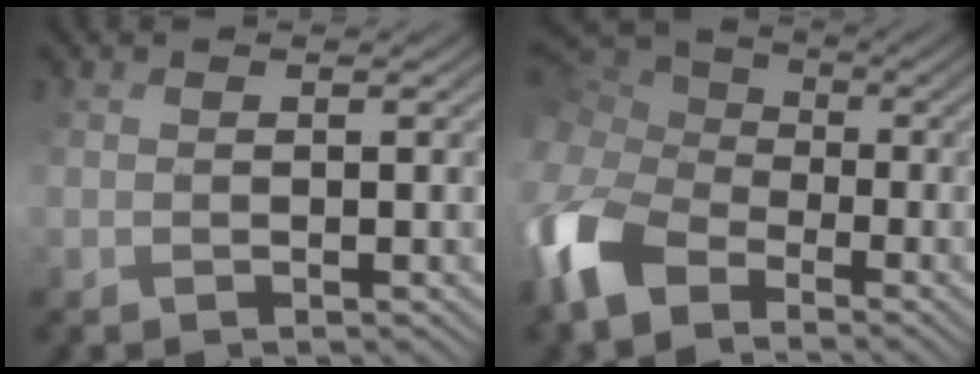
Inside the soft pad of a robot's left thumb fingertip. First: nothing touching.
{"total": 12.0, "force": [-4.7, 7.6, 8.0], "torque": [-0.239, -0.035, -0.074]}